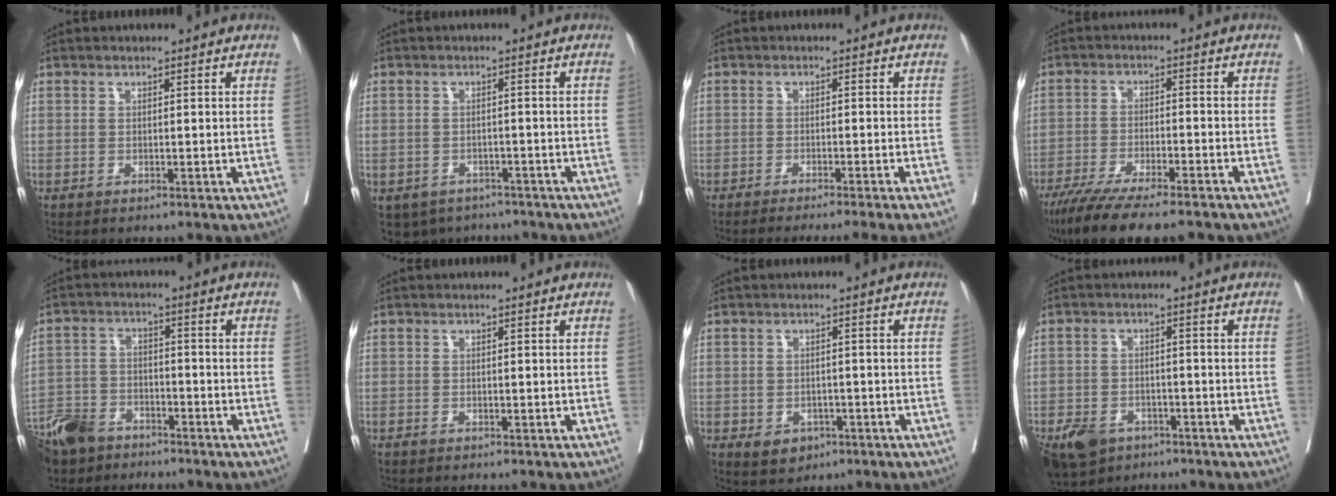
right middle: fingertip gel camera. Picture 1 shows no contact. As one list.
[{"total": 7.0, "force": [-5.3, 4.3, 1.2], "torque": [-0.015, 0.003, -0.067]}, {"total": 8.8, "force": [-7.5, -1.8, 4.4], "torque": [-0.021, -0.018, -0.105]}, {"total": 14.1, "force": [-11.6, 1.7, 7.9], "torque": [-0.130, -0.033, -0.185]}, {"total": 11.0, "force": [-8.5, 5.4, 4.4], "torque": [-0.096, -0.013, -0.156]}, {"total": 0.0}, {"total": 3.8, "force": [-1.8, 2.9, 1.7], "torque": [-0.022, 0.001, -0.015]}, {"total": 9.4, "force": [-6.0, 6.1, 3.9], "torque": [-0.085, -0.001, -0.095]}]